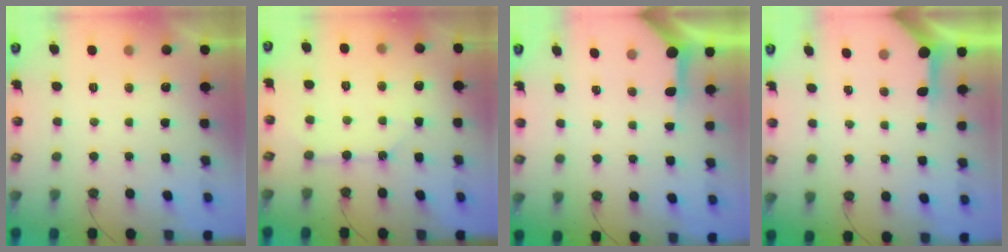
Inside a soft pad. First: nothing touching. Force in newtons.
{"total": 4.3, "press": 4.3, "slide": 0.2}
{"total": 4.0, "press": 3.9, "slide": 0.2}
{"total": 4.0, "press": 3.9, "slide": 0.2}